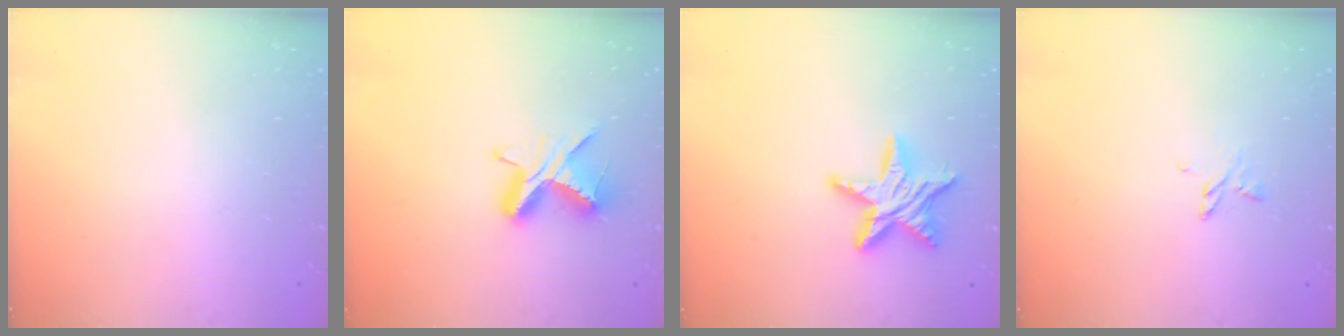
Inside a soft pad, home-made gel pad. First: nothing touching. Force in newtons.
{"total": 8.5, "press": 8.5, "slide": 0.4}
{"total": 12.9, "press": 12.9, "slide": 0.8}
{"total": 3.2, "press": 3.2, "slide": 0.3}